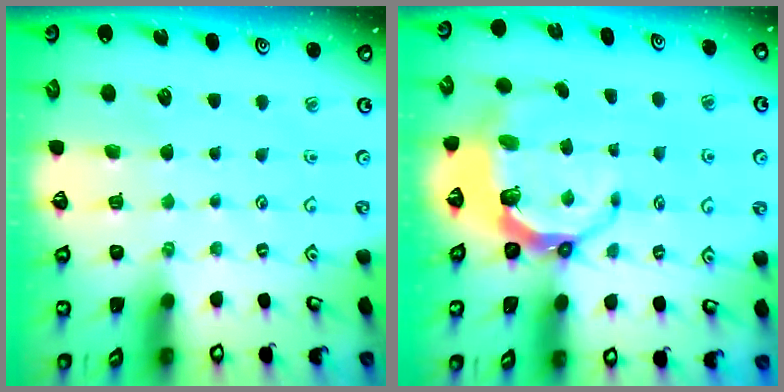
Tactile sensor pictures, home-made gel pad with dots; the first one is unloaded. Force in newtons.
{"total": 6.9, "press": 5.5, "slide": 4.2}